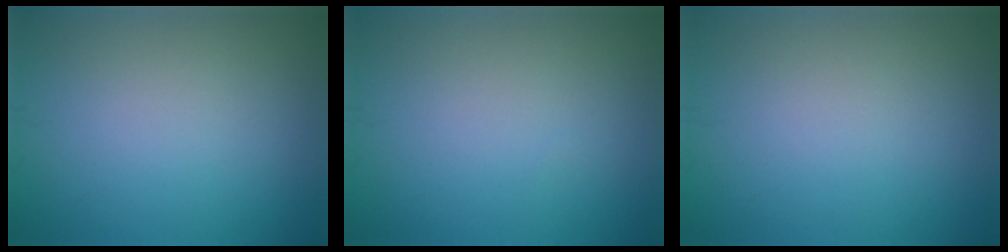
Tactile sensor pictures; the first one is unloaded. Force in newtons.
{"total": 0.0}
{"total": 0.0}